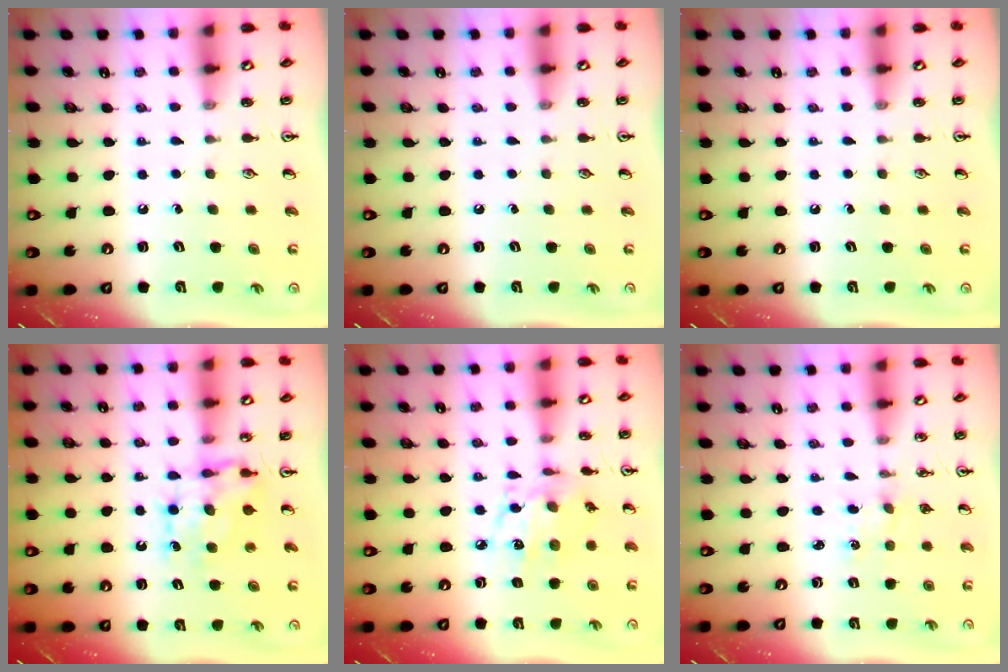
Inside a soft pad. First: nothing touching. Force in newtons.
{"total": 0.0}
{"total": 0.0}
{"total": 8.0, "press": 8.0, "slide": 0.3}
{"total": 8.8, "press": 8.8, "slide": 0.5}
{"total": 0.7, "press": 0.7, "slide": 0.2}